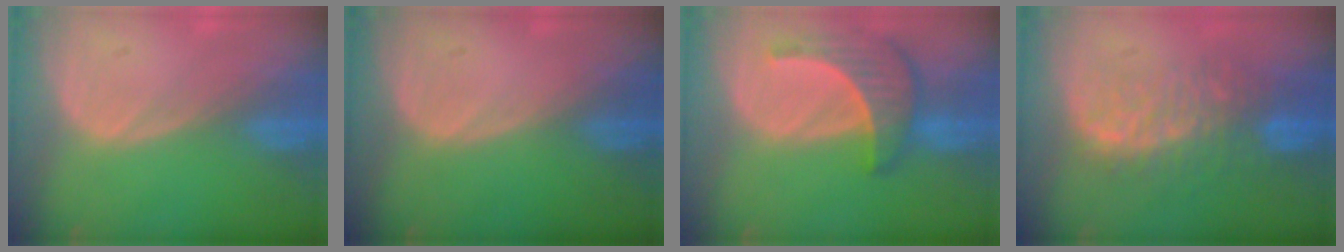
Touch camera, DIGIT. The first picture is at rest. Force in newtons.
{"total": 0.0}
{"total": 6.8, "press": 6.8, "slide": 0.7}
{"total": 10.0, "press": 8.6, "slide": 5.2}